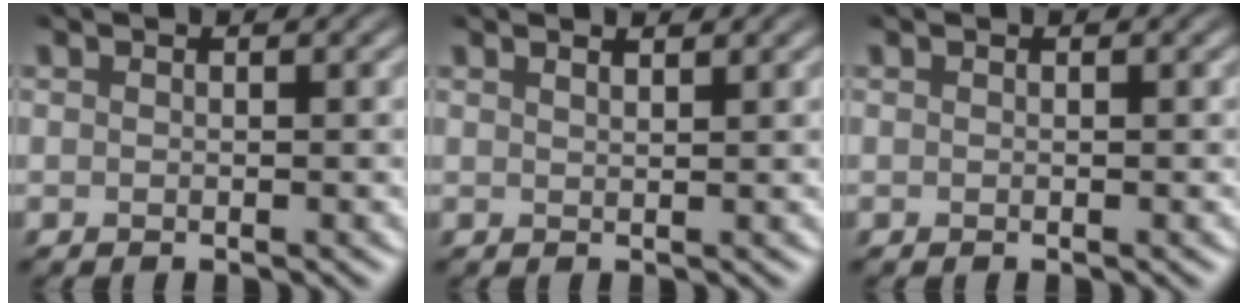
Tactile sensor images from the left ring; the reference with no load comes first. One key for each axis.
{"total": 1.5, "fx": 1.2, "fy": 0.5, "fz": 0.8, "tx": -0.004, "ty": 0.000, "tz": 0.009}
{"total": 0.0}